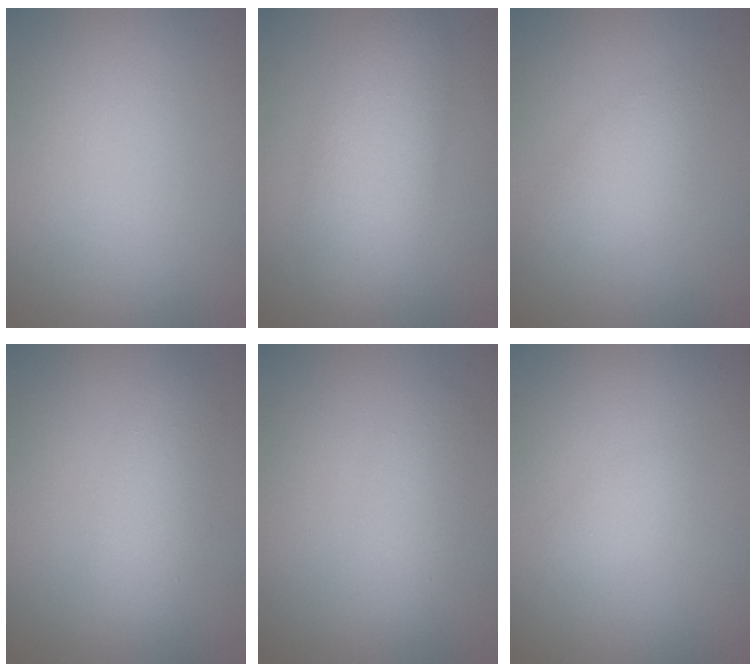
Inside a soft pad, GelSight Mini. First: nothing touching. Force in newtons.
{"total": 4.8, "press": 4.8, "slide": 0.1}
{"total": 2.7, "press": 2.7, "slide": 0.2}
{"total": 3.0, "press": 3.0, "slide": 0.1}
{"total": 2.2, "press": 2.2, "slide": 0.1}
{"total": 0.8, "press": 0.8, "slide": 0.0}